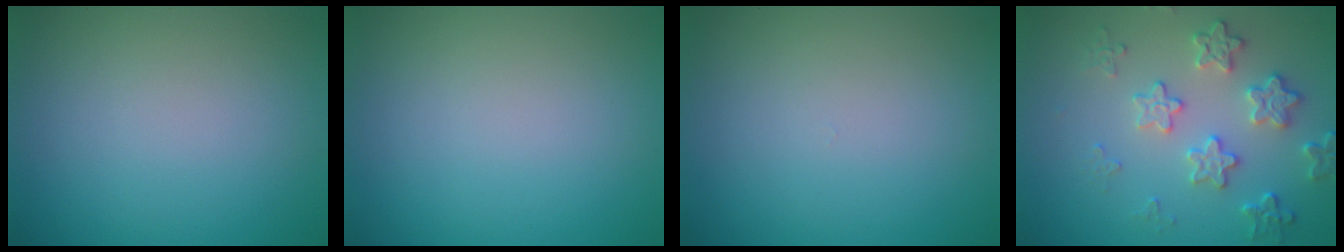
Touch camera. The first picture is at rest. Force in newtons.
{"total": 0.0}
{"total": 0.0}
{"total": 3.9, "press": 3.4, "slide": 1.9}